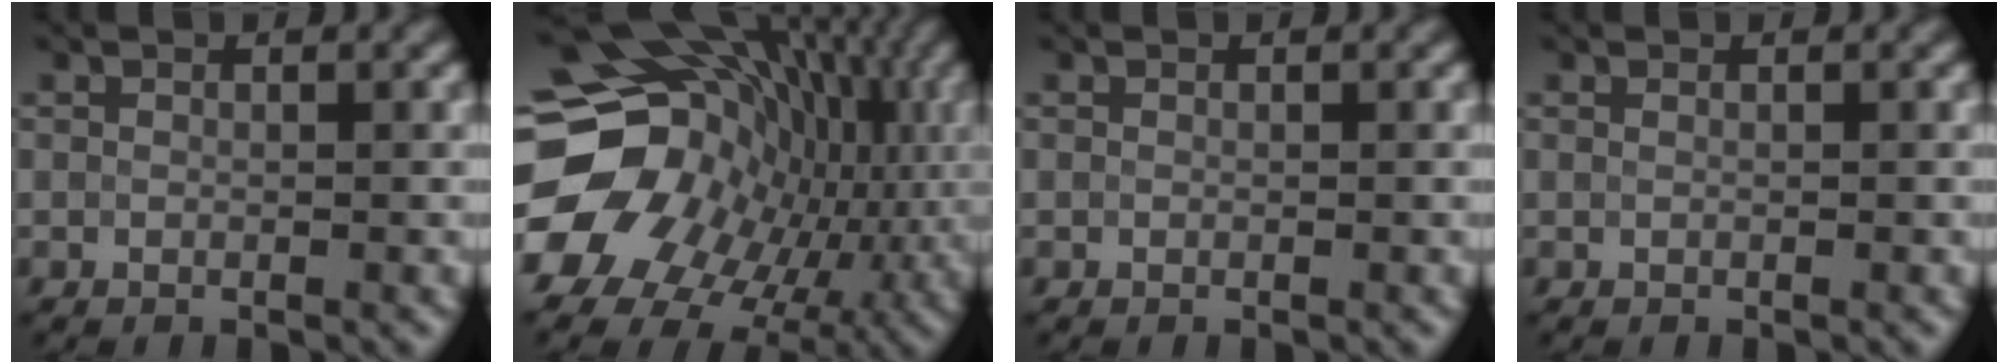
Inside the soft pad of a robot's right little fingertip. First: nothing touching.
{"total": 19.7, "force": [-1.7, 16.0, 11.4], "torque": [-0.208, -0.008, -0.028]}
{"total": 0.0}
{"total": 0.0}